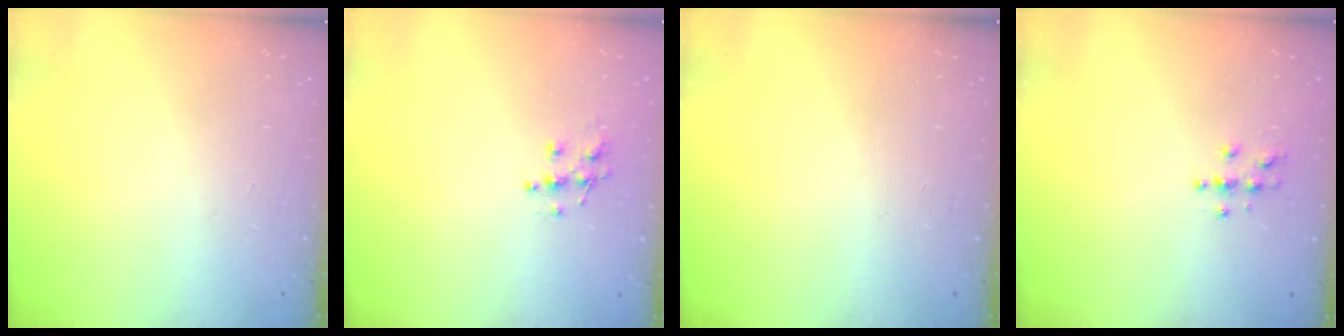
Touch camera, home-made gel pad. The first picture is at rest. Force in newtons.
{"total": 7.8, "press": 7.7, "slide": 0.5}
{"total": 0.0}
{"total": 4.0, "press": 4.0, "slide": 0.3}